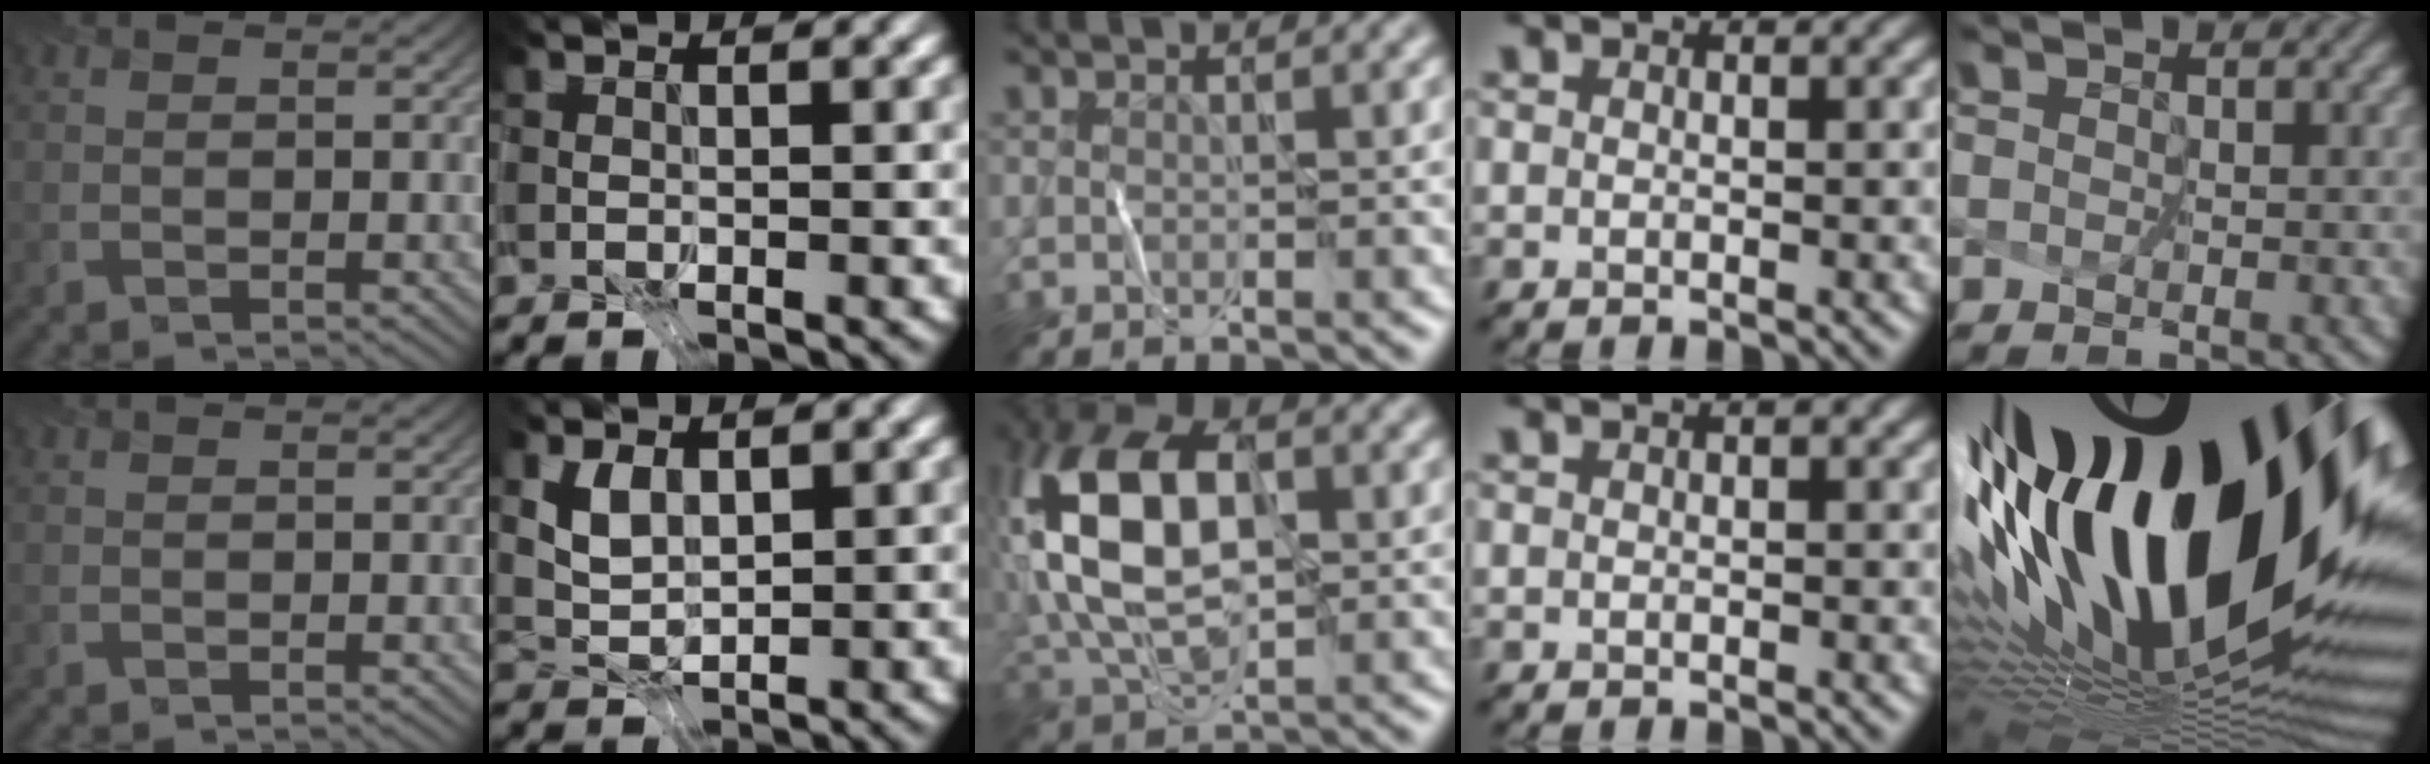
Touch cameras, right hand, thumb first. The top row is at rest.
{"index": {"total": 0.5, "force": [0.0, -0.5, 0.1], "torque": [-0.008, -0.009, 0.011]}, "middle": {"total": 13.4, "force": [0.7, 8.0, 10.7], "torque": [-0.216, 0.015, 0.000]}, "ring": {"total": 0.9, "force": [0.2, 0.5, 0.7], "torque": [0.002, 0.005, -0.005]}, "little": {"total": 21.1, "force": [5.0, 8.2, 18.8], "torque": [-0.304, -0.021, 0.099]}}